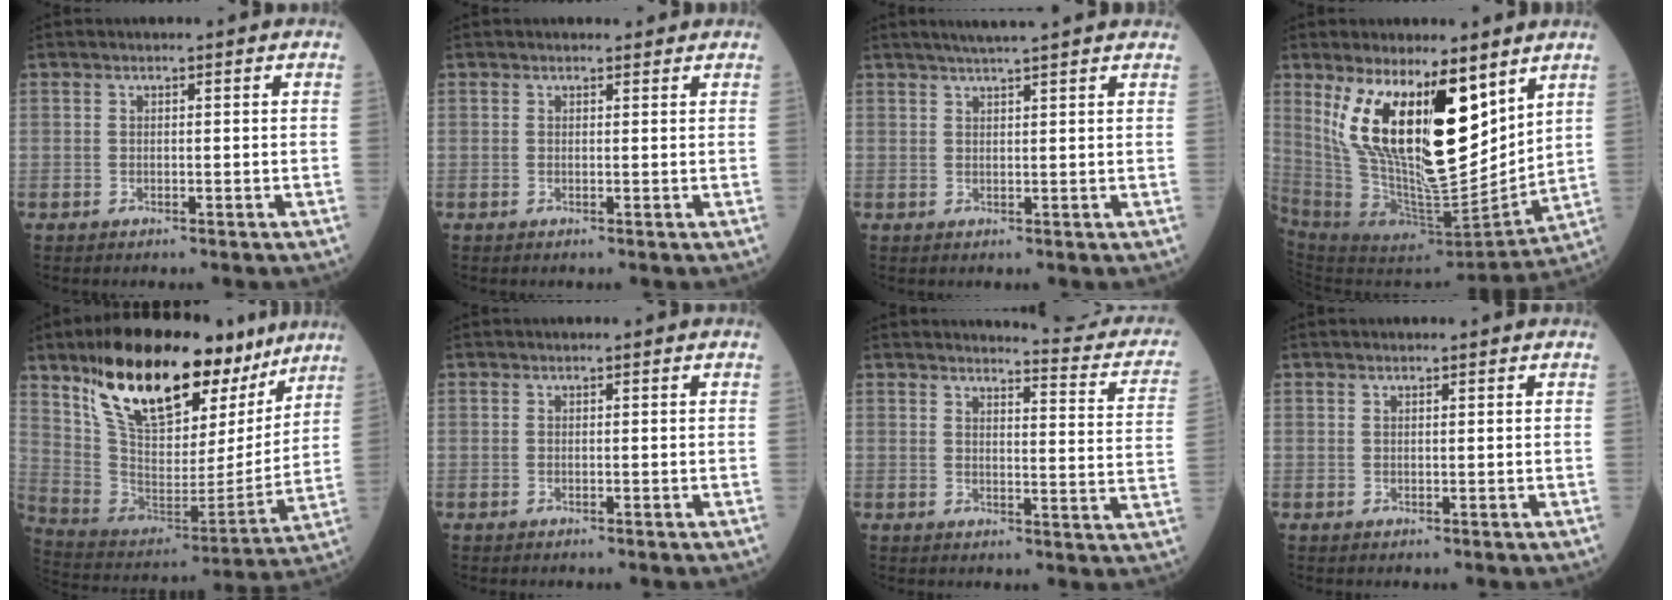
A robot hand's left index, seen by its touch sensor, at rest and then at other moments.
{"total": 1.3, "force": [1.2, 0.5, 0.1], "torque": [-0.006, 0.004, 0.012]}
{"total": 9.0, "force": [7.7, 0.1, 4.6], "torque": [-0.070, 0.035, 0.095]}
{"total": 20.1, "force": [9.4, 6.1, 16.7], "torque": [-0.307, -0.019, 0.181]}
{"total": 24.4, "force": [16.5, 10.2, 14.8], "torque": [-0.240, 0.014, 0.280]}
{"total": 0.0}
{"total": 11.1, "force": [10.8, 0.1, 2.5], "torque": [-0.021, -0.069, 0.104]}
{"total": 0.5, "force": [0.4, 0.0, 0.4], "torque": [-0.010, 0.002, 0.007]}